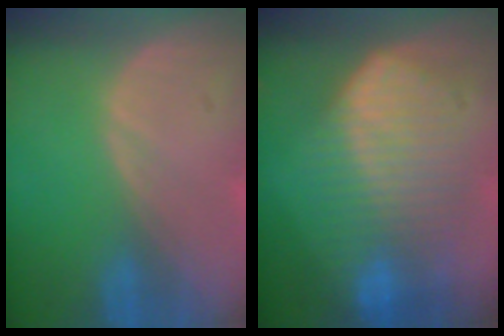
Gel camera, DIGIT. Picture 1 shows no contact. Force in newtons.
{"total": 10.0, "press": 10.0, "slide": 0.4}